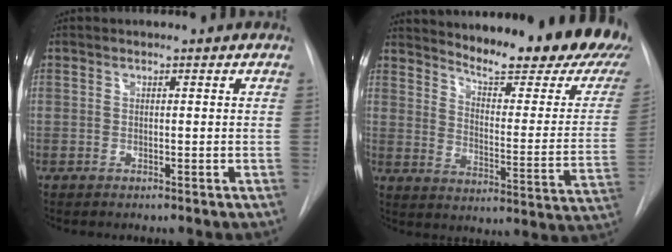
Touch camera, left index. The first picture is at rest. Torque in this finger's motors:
{"motor_torque": [0.57, -0.46, 0.32, 0.10]}